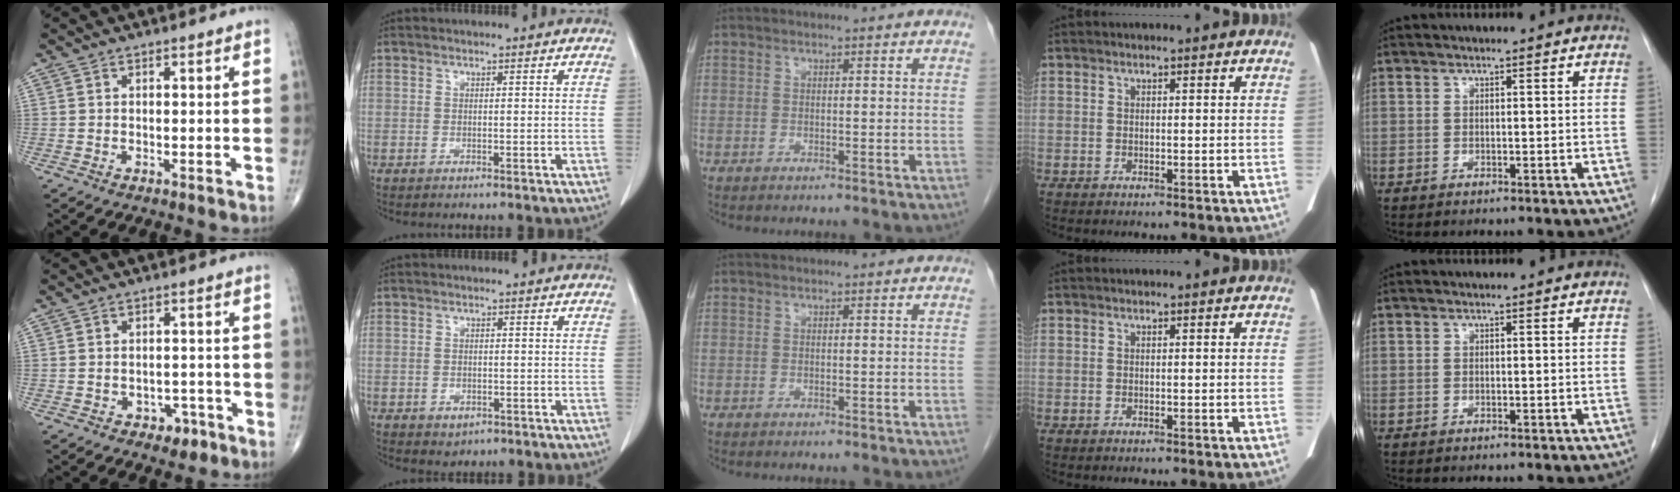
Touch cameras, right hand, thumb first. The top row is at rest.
{"thumb": {"total": 3.9, "force": [-2.1, 2.8, 1.7], "torque": [-0.003, 0.018, -0.024]}, "index": {"total": 1.8, "force": [-0.8, 1.4, 0.8], "torque": [-0.007, 0.002, -0.002]}}